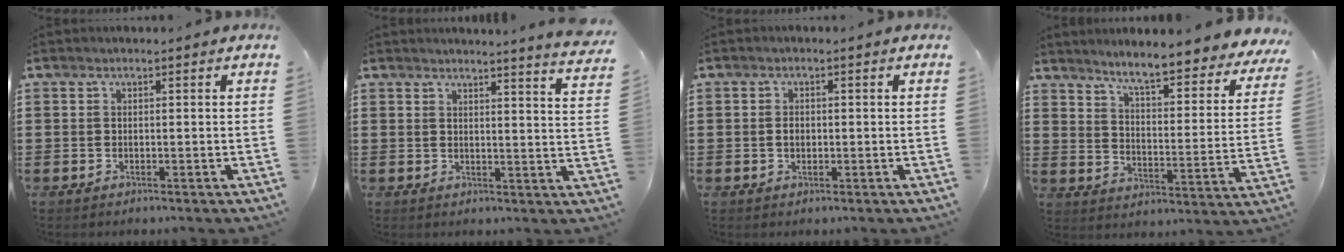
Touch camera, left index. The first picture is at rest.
{"total": 3.5, "force": [3.2, -1.1, 0.8], "torque": [-0.020, -0.026, 0.053]}
{"total": 1.6, "force": [-0.1, 1.0, 1.2], "torque": [-0.026, 0.006, -0.003]}
{"total": 6.3, "force": [5.7, -0.5, 2.7], "torque": [-0.070, -0.051, 0.088]}